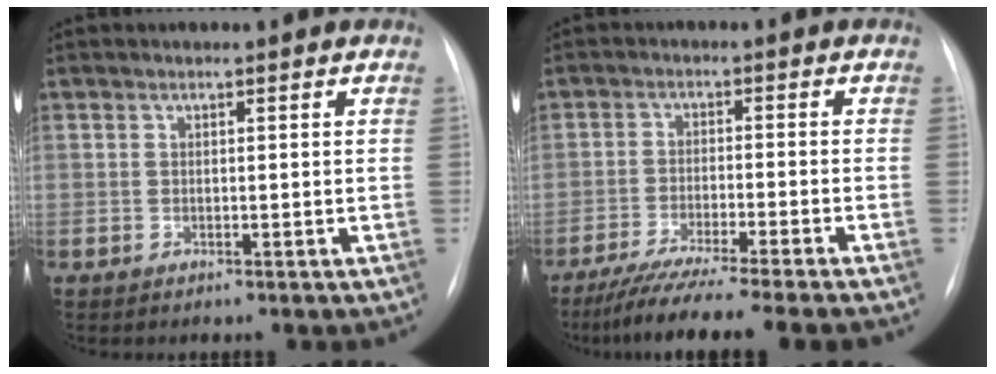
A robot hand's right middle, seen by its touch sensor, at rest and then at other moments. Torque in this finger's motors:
{"motor_torque": [1.08, -1.05, 0.21, 0.06]}